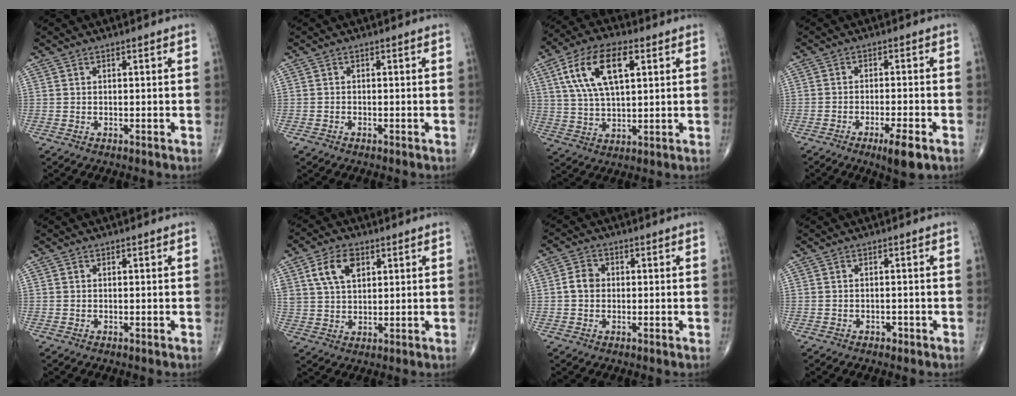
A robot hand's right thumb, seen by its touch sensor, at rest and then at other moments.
{"total": 0.9, "force": [-0.6, 0.5, 0.3], "torque": [-0.010, 0.001, -0.014]}
{"total": 14.4, "force": [5.0, 6.7, 11.7], "torque": [-0.218, 0.003, 0.091]}
{"total": 6.1, "force": [-3.4, 1.0, 4.9], "torque": [-0.082, 0.001, -0.053]}
{"total": 0.0}
{"total": 8.2, "force": [3.4, 5.1, 5.4], "torque": [-0.090, -0.006, 0.065]}
{"total": 3.5, "force": [-0.1, 2.9, 2.0], "torque": [-0.029, 0.010, -0.008]}
{"total": 1.0, "force": [-0.7, 0.6, 0.4], "torque": [-0.003, 0.002, -0.012]}